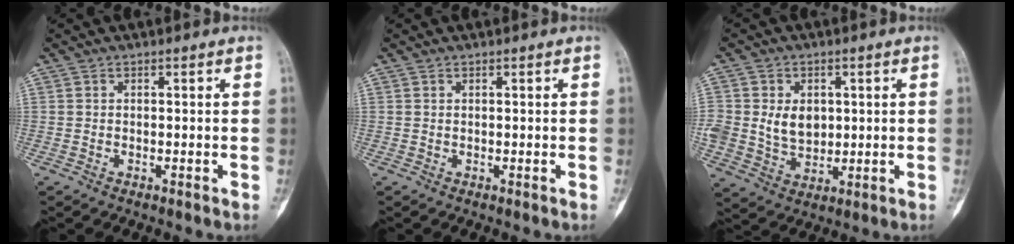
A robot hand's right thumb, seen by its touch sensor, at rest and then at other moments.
{"total": 0.0}
{"total": 8.2, "force": [1.1, 6.4, 5.0], "torque": [-0.062, -0.008, 0.030]}